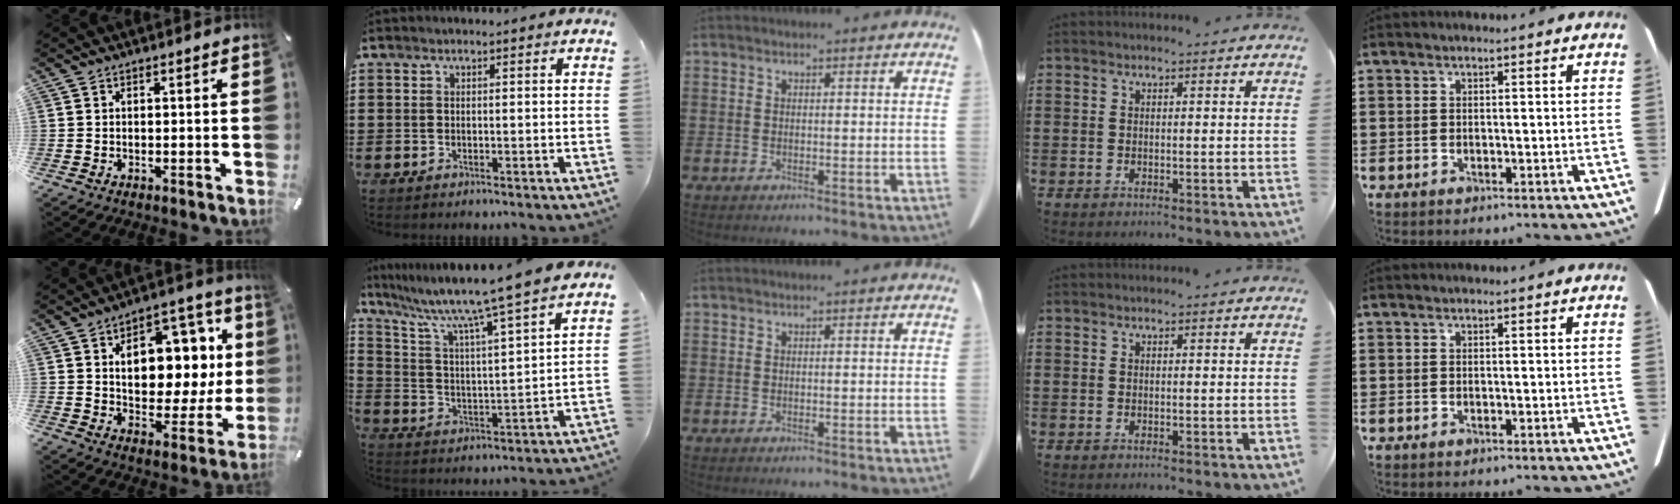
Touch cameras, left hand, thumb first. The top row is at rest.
{"thumb": {"total": 15.4, "force": [4.7, 10.4, 10.3], "torque": [-0.130, -0.029, 0.082]}, "index": {"total": 8.5, "force": [7.0, -1.2, 4.8], "torque": [-0.123, -0.059, 0.106]}}